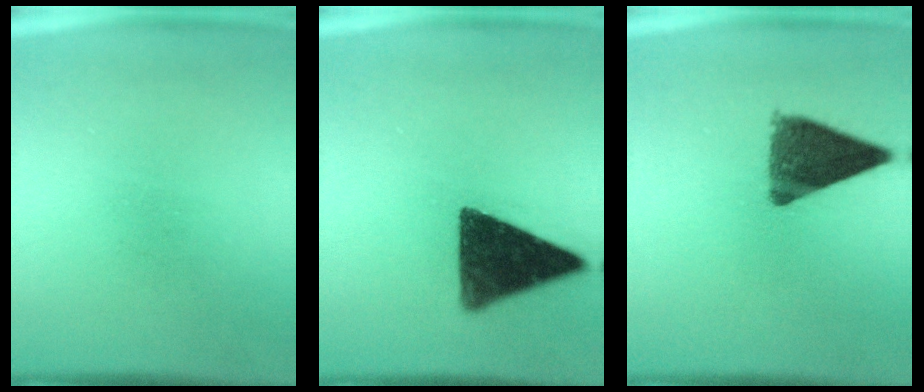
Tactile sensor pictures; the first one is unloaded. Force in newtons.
{"total": 14.3}
{"total": 11.0}